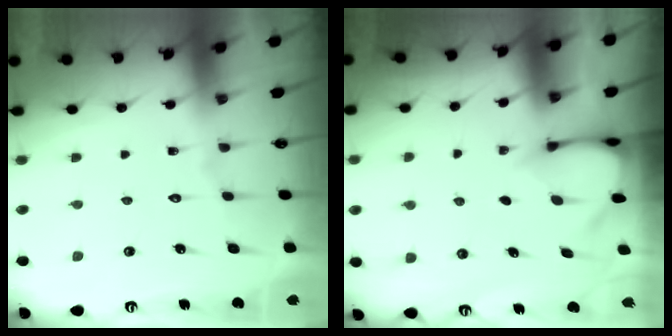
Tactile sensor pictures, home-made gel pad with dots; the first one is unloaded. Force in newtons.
{"total": 3.2, "press": 3.2, "slide": 0.3}